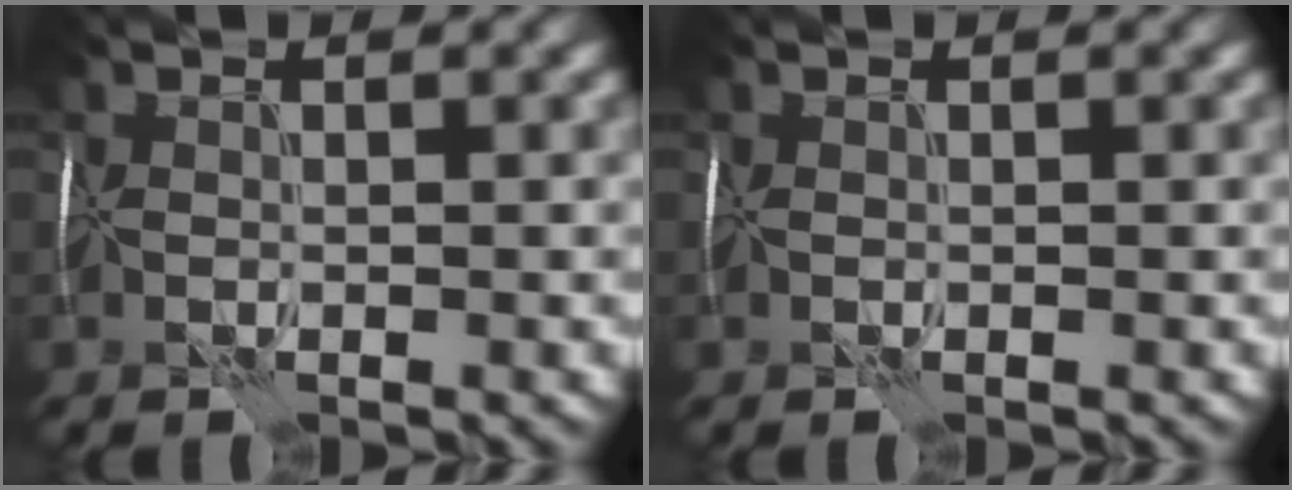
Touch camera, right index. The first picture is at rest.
{"total": 0.0}